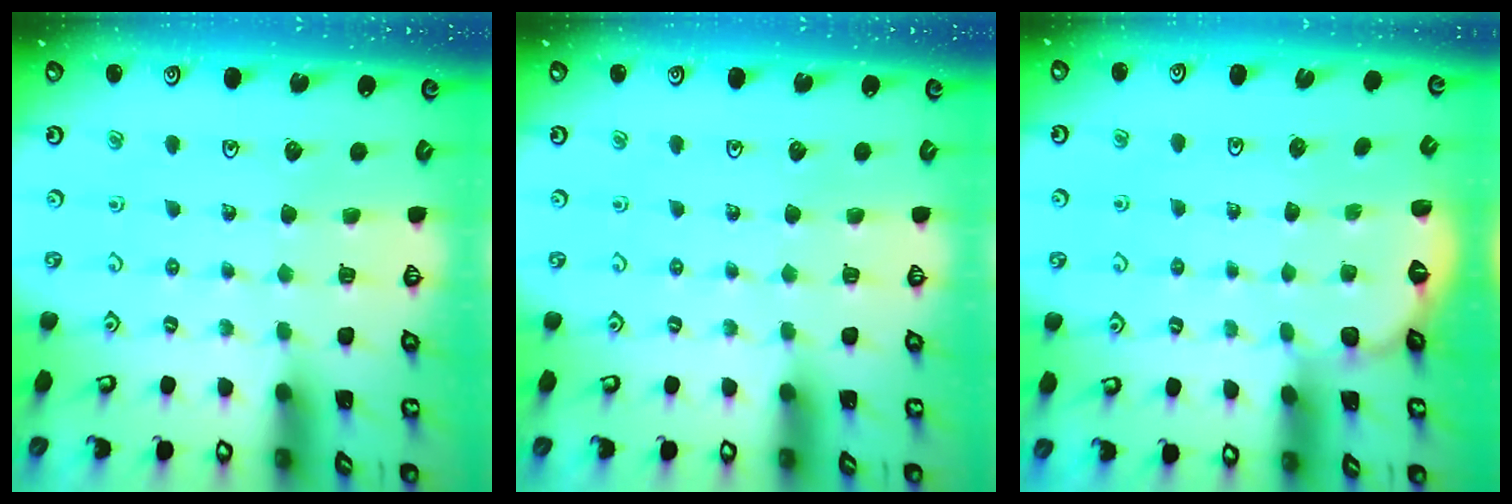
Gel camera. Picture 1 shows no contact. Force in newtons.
{"total": 0.0}
{"total": 2.0, "press": 0.6, "slide": 1.9}